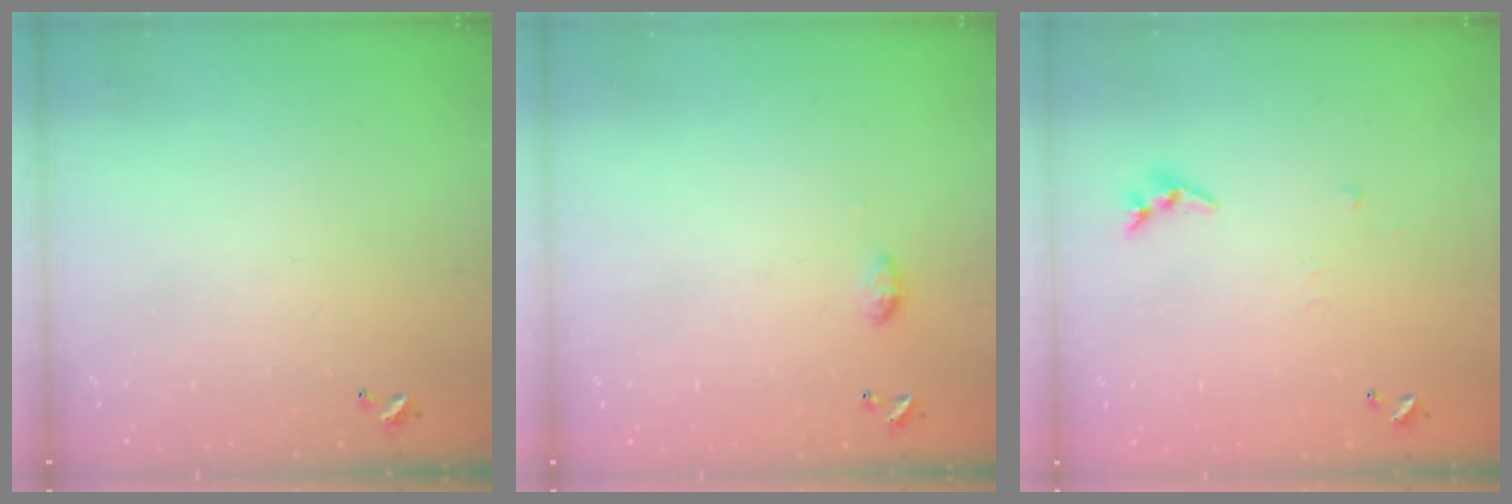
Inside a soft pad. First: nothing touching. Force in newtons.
{"total": 4.7, "press": 4.7, "slide": 0.6}
{"total": 4.4, "press": 4.4, "slide": 0.3}